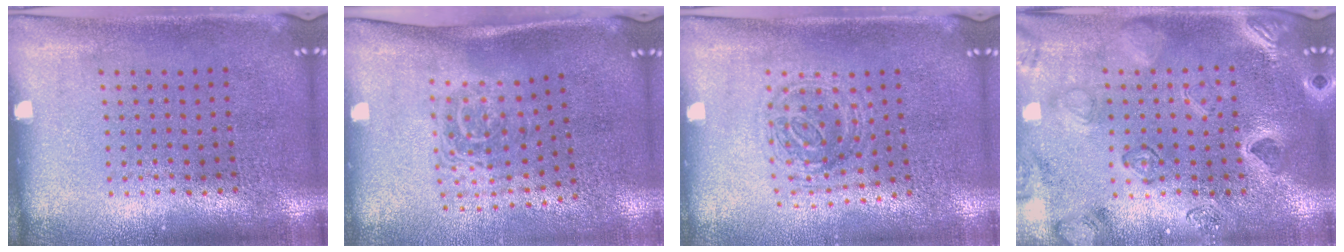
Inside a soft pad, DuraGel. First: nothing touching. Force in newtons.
{"total": 1.7, "press": 1.2, "slide": 1.2}
{"total": 1.2, "press": 1.1, "slide": 0.4}
{"total": 2.5, "press": 2.4, "slide": 0.6}